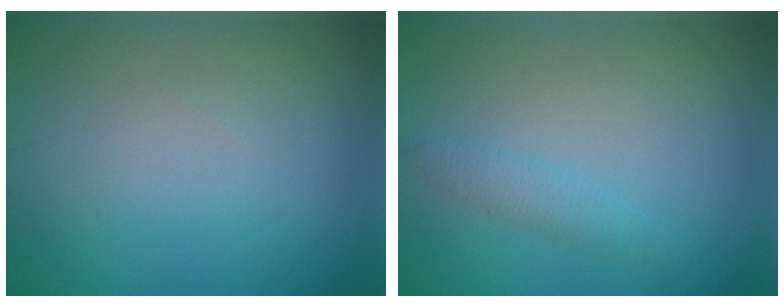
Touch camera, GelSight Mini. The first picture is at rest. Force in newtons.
{"total": 1.5, "press": 1.5, "slide": 0.0}